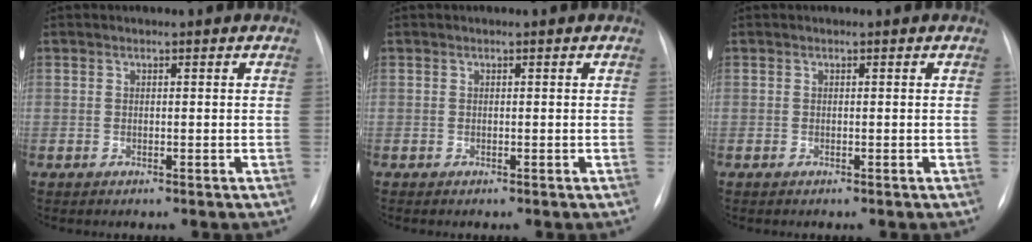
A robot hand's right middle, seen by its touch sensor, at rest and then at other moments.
{"total": 0.0}
{"total": 0.0}